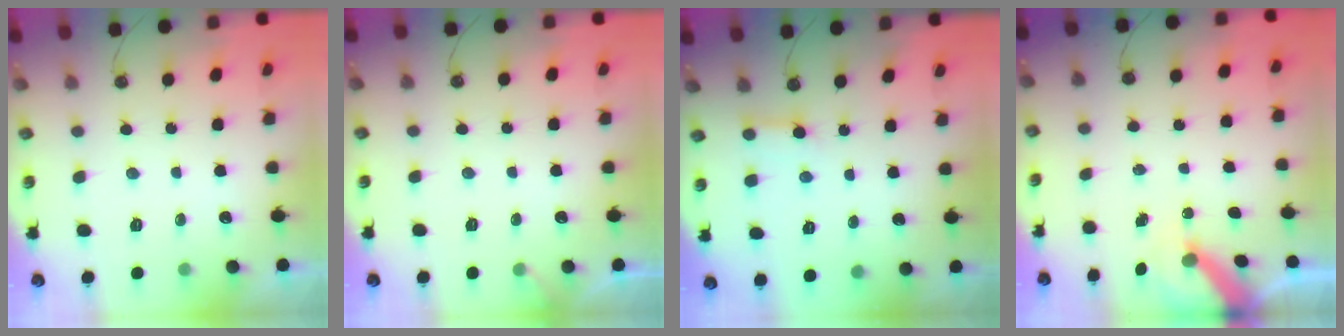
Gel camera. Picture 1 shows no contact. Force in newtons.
{"total": 2.4, "press": 2.4, "slide": 0.2}
{"total": 2.6, "press": 2.6, "slide": 0.3}
{"total": 5.3, "press": 5.3, "slide": 0.7}